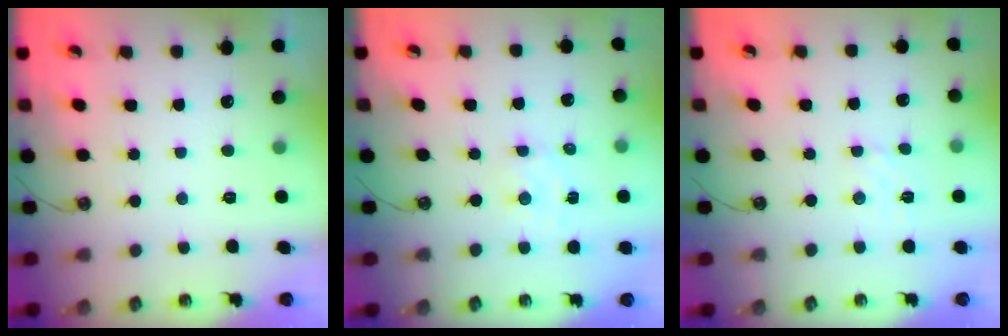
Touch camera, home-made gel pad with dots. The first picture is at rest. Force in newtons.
{"total": 2.3, "press": 2.3, "slide": 0.3}
{"total": 1.6, "press": 1.5, "slide": 0.5}